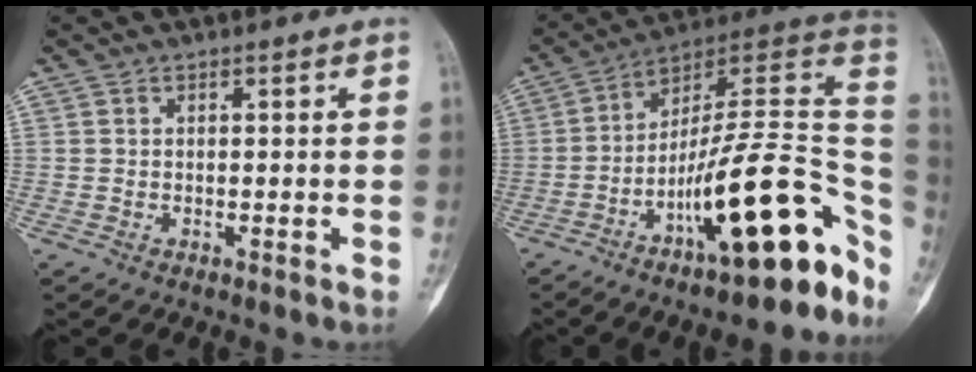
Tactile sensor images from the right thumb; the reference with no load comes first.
{"total": 25.9, "force": [-9.5, 7.4, 22.9], "torque": [-0.269, 0.075, -0.140]}